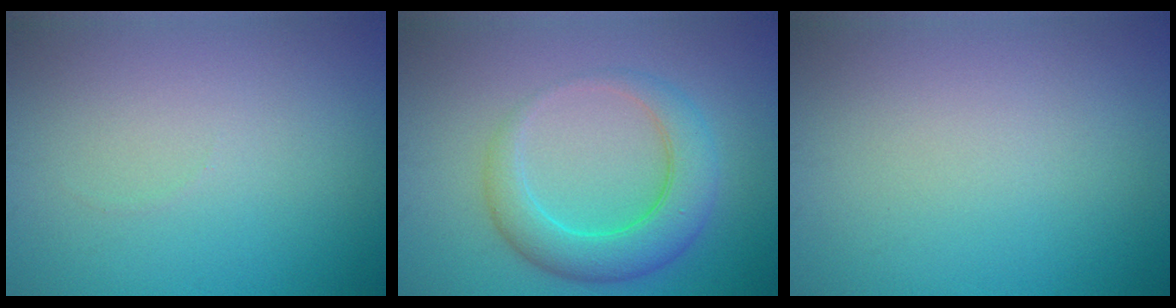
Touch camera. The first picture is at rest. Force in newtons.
{"total": 5.2, "press": 5.2, "slide": 0.3}
{"total": 0.0}